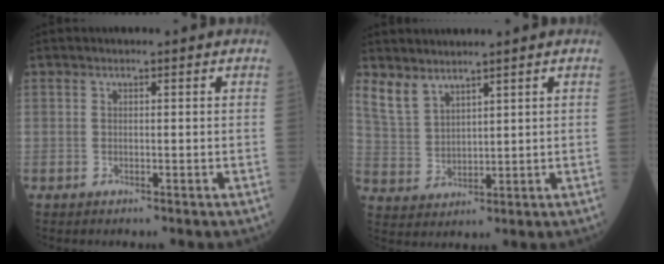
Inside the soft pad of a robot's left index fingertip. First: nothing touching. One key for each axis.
{"total": 4.6, "fx": 3.9, "fy": 1.9, "fz": 1.4, "tx": -0.044, "ty": -0.003, "tz": 0.095}